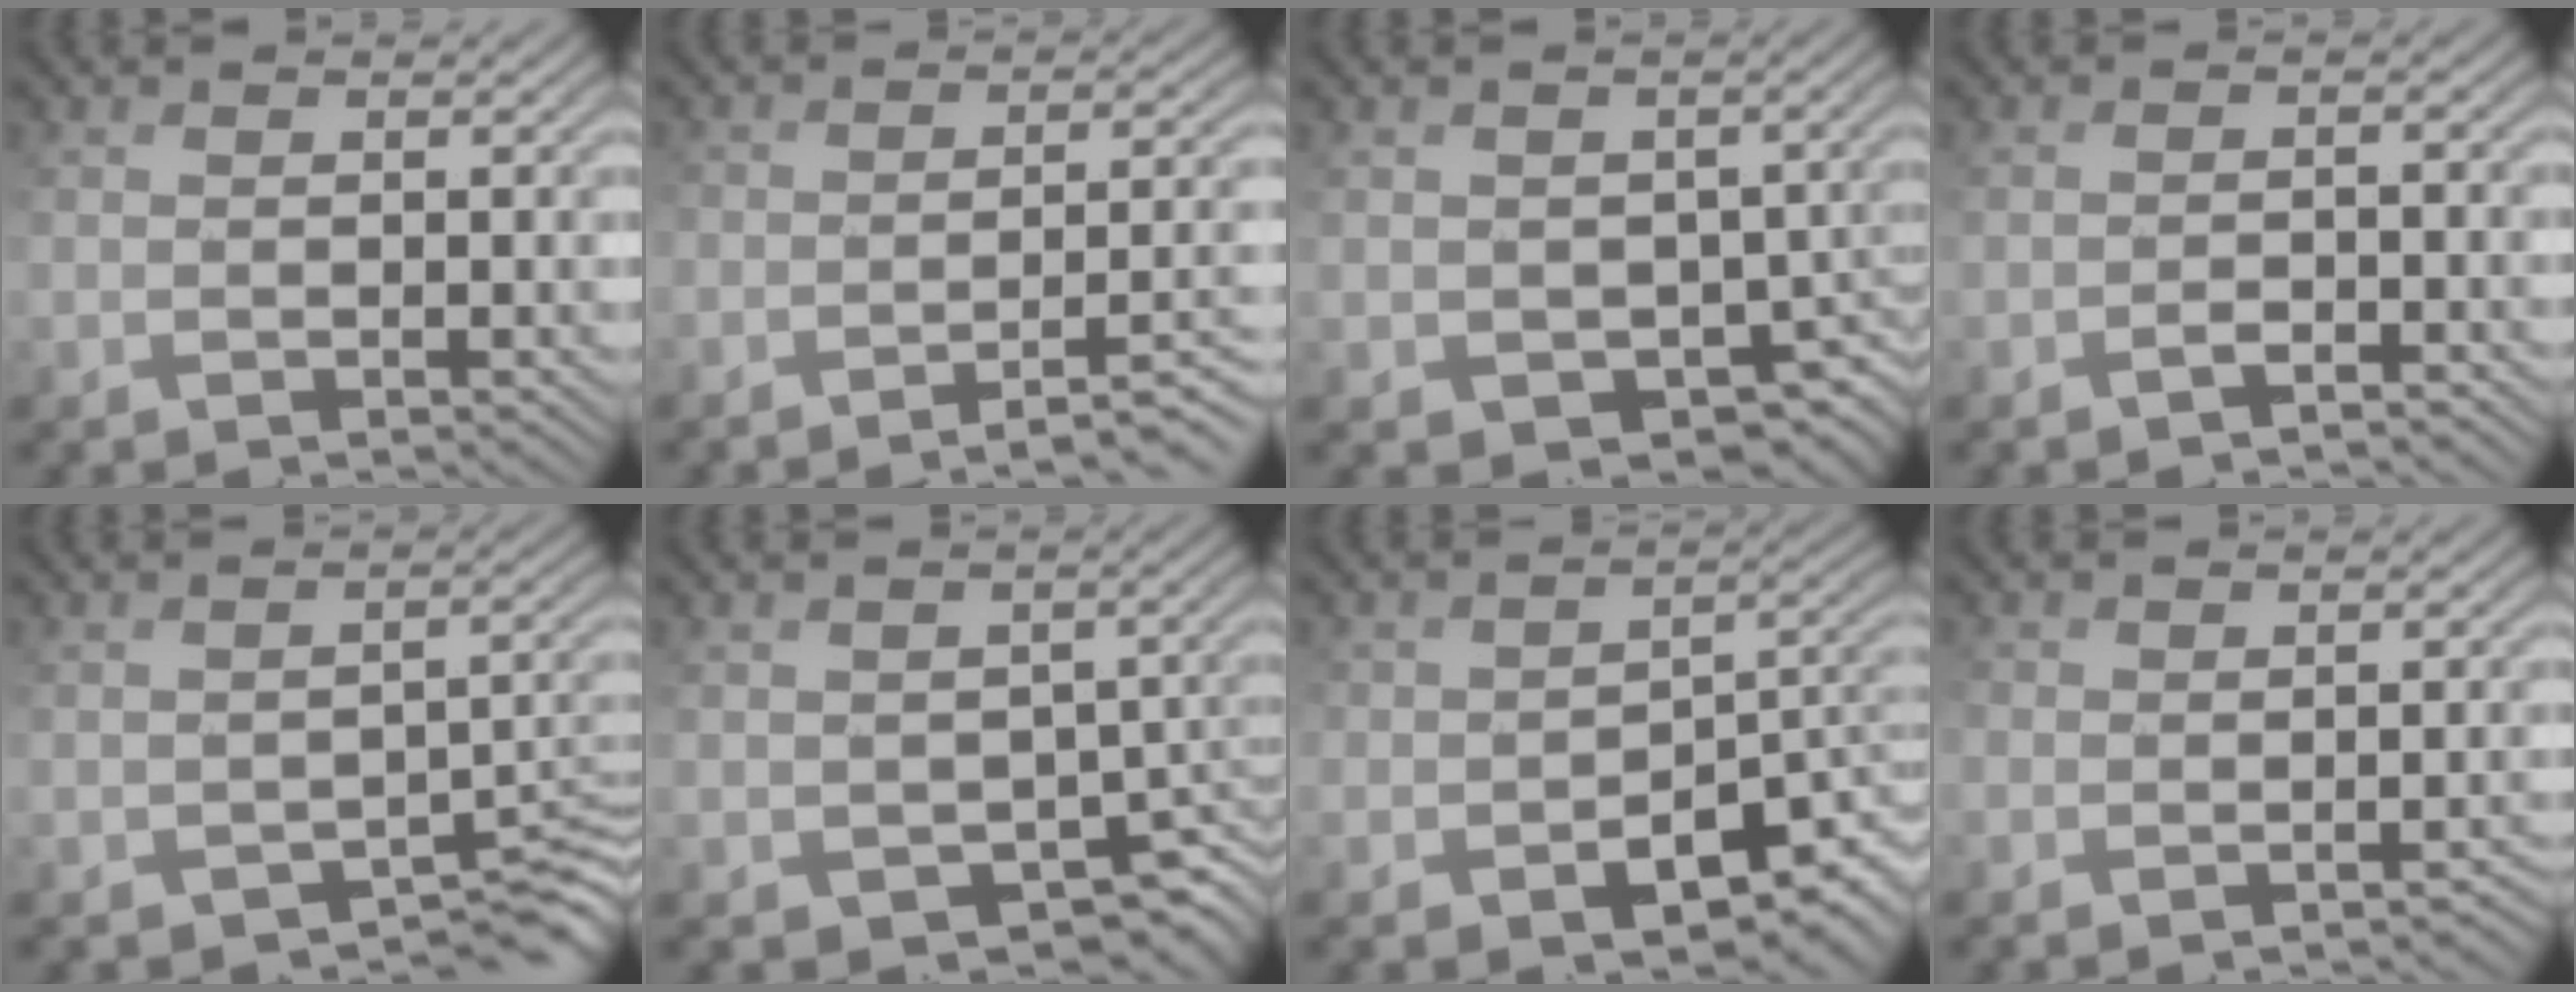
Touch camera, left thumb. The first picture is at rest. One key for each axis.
{"total": 6.5, "fx": -5.0, "fy": 1.2, "fz": 3.9, "tx": -0.044, "ty": 0.005, "tz": -0.064}
{"total": 5.4, "fx": -0.7, "fy": 4.7, "fz": 2.6, "tx": -0.052, "ty": -0.030, "tz": -0.009}
{"total": 1.5, "fx": -1.4, "fy": 0.0, "fz": 0.5, "tx": 0.000, "ty": 0.005, "tz": -0.024}
{"total": 6.1, "fx": -3.9, "fy": 3.4, "fz": 3.1, "tx": -0.034, "ty": -0.026, "tz": -0.050}
{"total": 7.0, "fx": -2.4, "fy": 5.6, "fz": 3.5, "tx": -0.054, "ty": -0.024, "tz": -0.028}
{"total": 10.3, "fx": -5.4, "fy": 7.0, "fz": 5.3, "tx": -0.077, "ty": -0.031, "tz": -0.068}
{"total": 3.3, "fx": -2.6, "fy": 1.8, "fz": 1.0, "tx": 0.002, "ty": -0.001, "tz": -0.033}